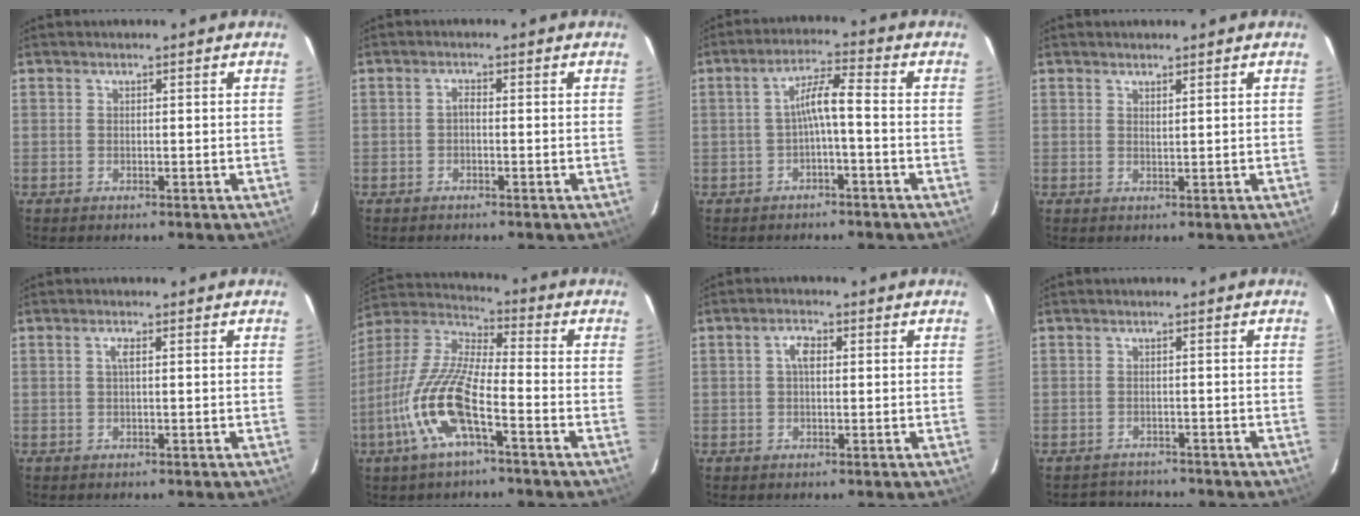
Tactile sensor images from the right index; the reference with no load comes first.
{"total": 1.0, "force": [-0.5, 0.4, 0.8], "torque": [-0.014, 0.006, -0.011]}
{"total": 4.8, "force": [-1.5, 0.3, 4.6], "torque": [-0.093, 0.012, -0.024]}
{"total": 1.1, "force": [1.0, -0.1, 0.6], "torque": [-0.012, -0.003, 0.015]}
{"total": 1.3, "force": [0.2, 0.0, 1.3], "torque": [-0.024, 0.003, 0.002]}
{"total": 15.0, "force": [-6.4, 3.5, 13.1], "torque": [-0.279, -0.009, -0.132]}
{"total": 2.7, "force": [0.5, 1.4, 2.3], "torque": [-0.045, 0.010, 0.008]}
{"total": 4.8, "force": [-4.5, 1.6, 0.3], "torque": [-0.013, 0.006, -0.065]}